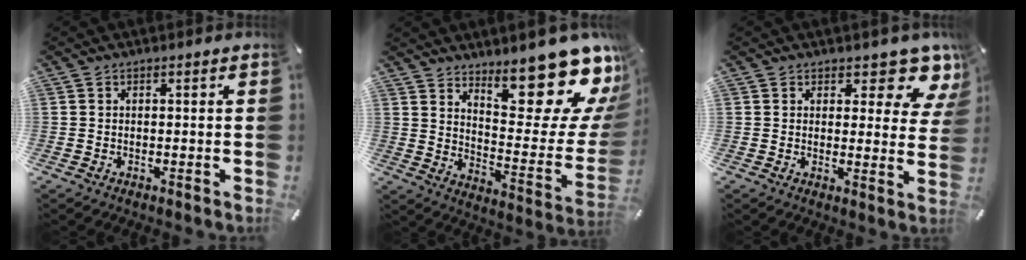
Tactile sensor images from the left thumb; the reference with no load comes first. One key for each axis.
{"total": 20.9, "fx": 15.9, "fy": 7.1, "fz": 11.6, "tx": -0.115, "ty": -0.147, "tz": 0.261}
{"total": 8.0, "fx": 6.2, "fy": 3.6, "fz": 3.6, "tx": -0.019, "ty": -0.057, "tz": 0.101}